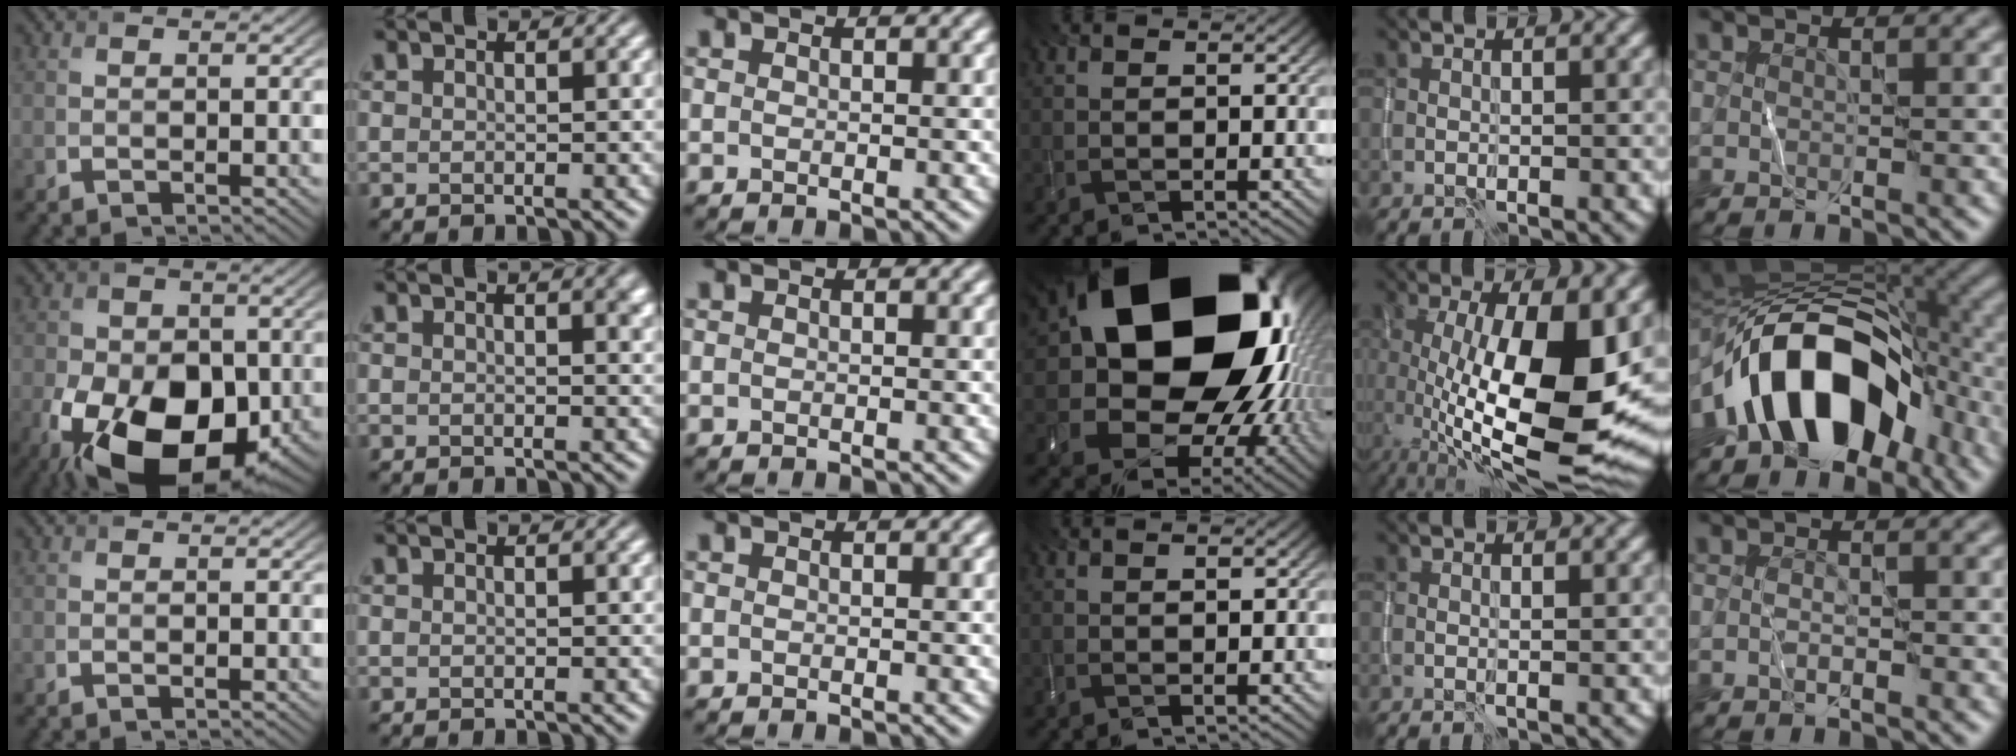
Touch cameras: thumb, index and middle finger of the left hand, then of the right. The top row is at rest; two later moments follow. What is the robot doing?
{"motion": "wipe", "object": "whiteboard"}